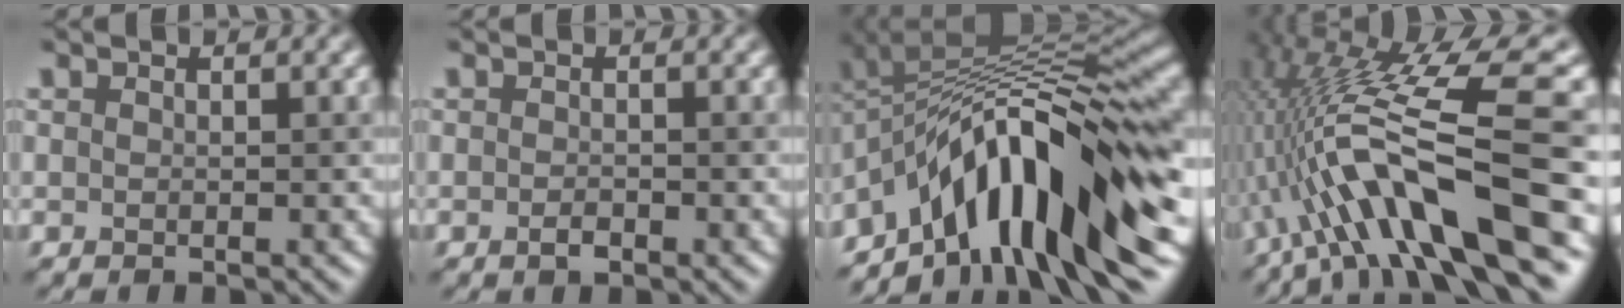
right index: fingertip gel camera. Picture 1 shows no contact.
{"total": 0.9, "force": [-0.5, 0.3, 0.7], "torque": [-0.014, 0.000, -0.008]}
{"total": 14.0, "force": [-5.1, 4.5, 12.3], "torque": [-0.183, 0.028, -0.083]}
{"total": 13.6, "force": [-2.8, 3.0, 12.9], "torque": [-0.226, 0.017, -0.042]}